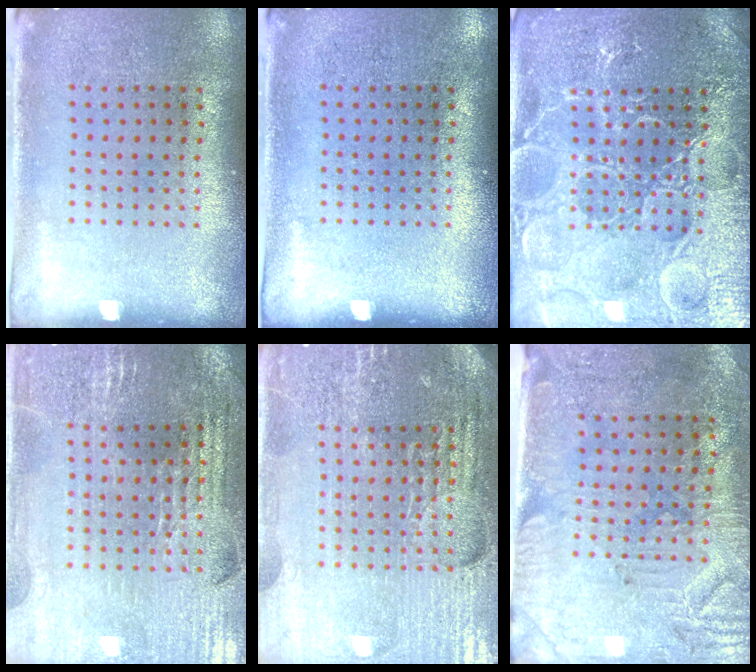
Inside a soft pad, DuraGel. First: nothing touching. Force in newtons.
{"total": 0.0}
{"total": 5.3, "press": 5.3, "slide": 0.6}
{"total": 2.8, "press": 2.8, "slide": 0.5}
{"total": 4.9, "press": 4.6, "slide": 1.7}
{"total": 3.1, "press": 2.7, "slide": 1.5}